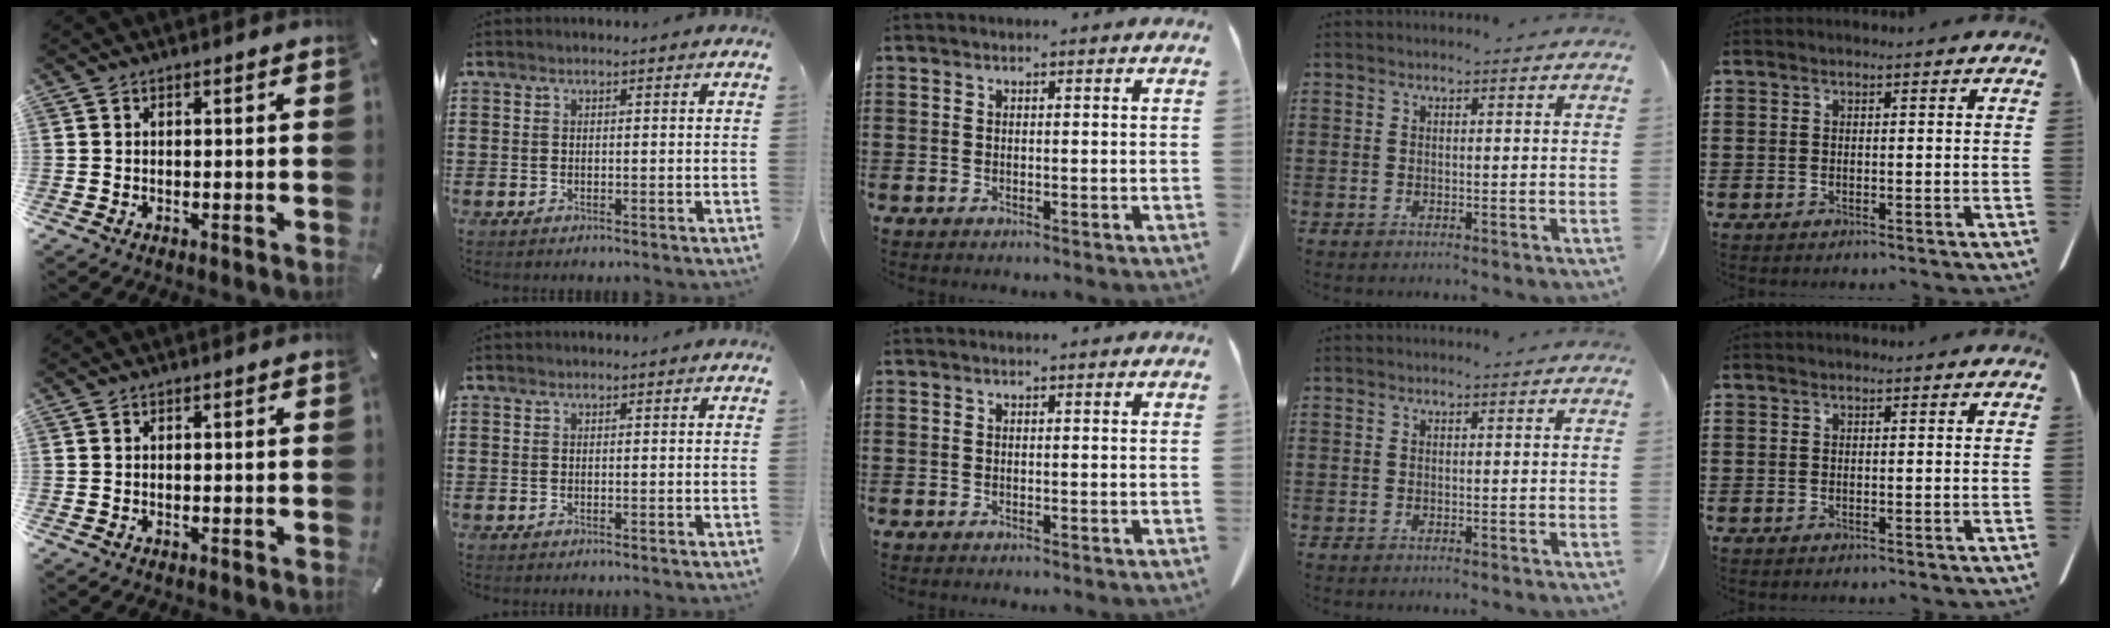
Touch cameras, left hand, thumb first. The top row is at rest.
{}